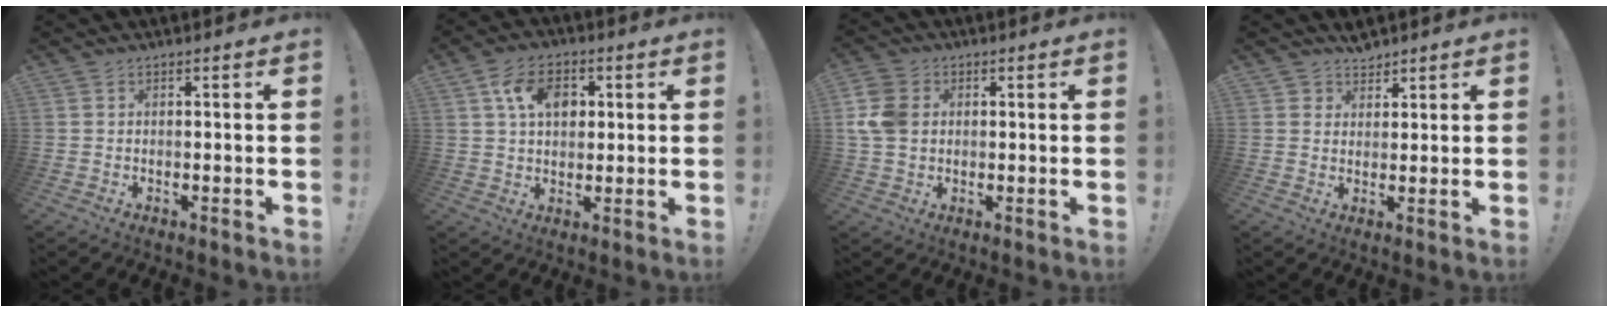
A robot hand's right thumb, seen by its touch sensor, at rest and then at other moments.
{"total": 10.4, "force": [3.4, 7.3, 6.6], "torque": [-0.101, 0.005, 0.063]}
{"total": 9.5, "force": [1.1, 7.7, 5.5], "torque": [-0.114, 0.004, 0.024]}
{"total": 4.2, "force": [3.5, 2.3, -0.1], "torque": [0.009, -0.020, 0.065]}